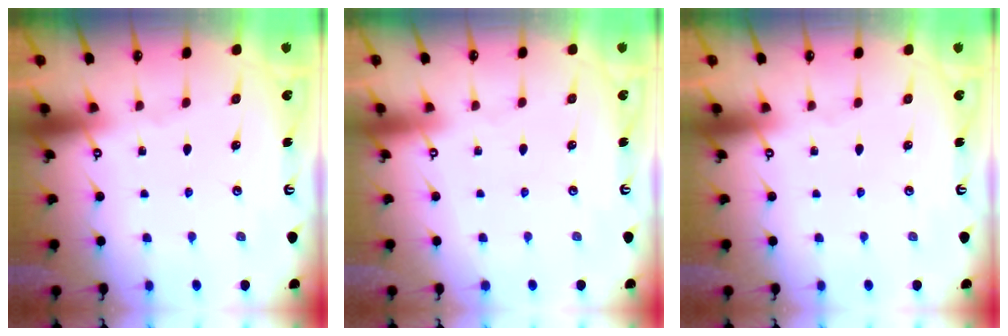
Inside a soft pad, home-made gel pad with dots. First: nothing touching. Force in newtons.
{"total": 4.0, "press": 4.0, "slide": 0.1}
{"total": 0.0}